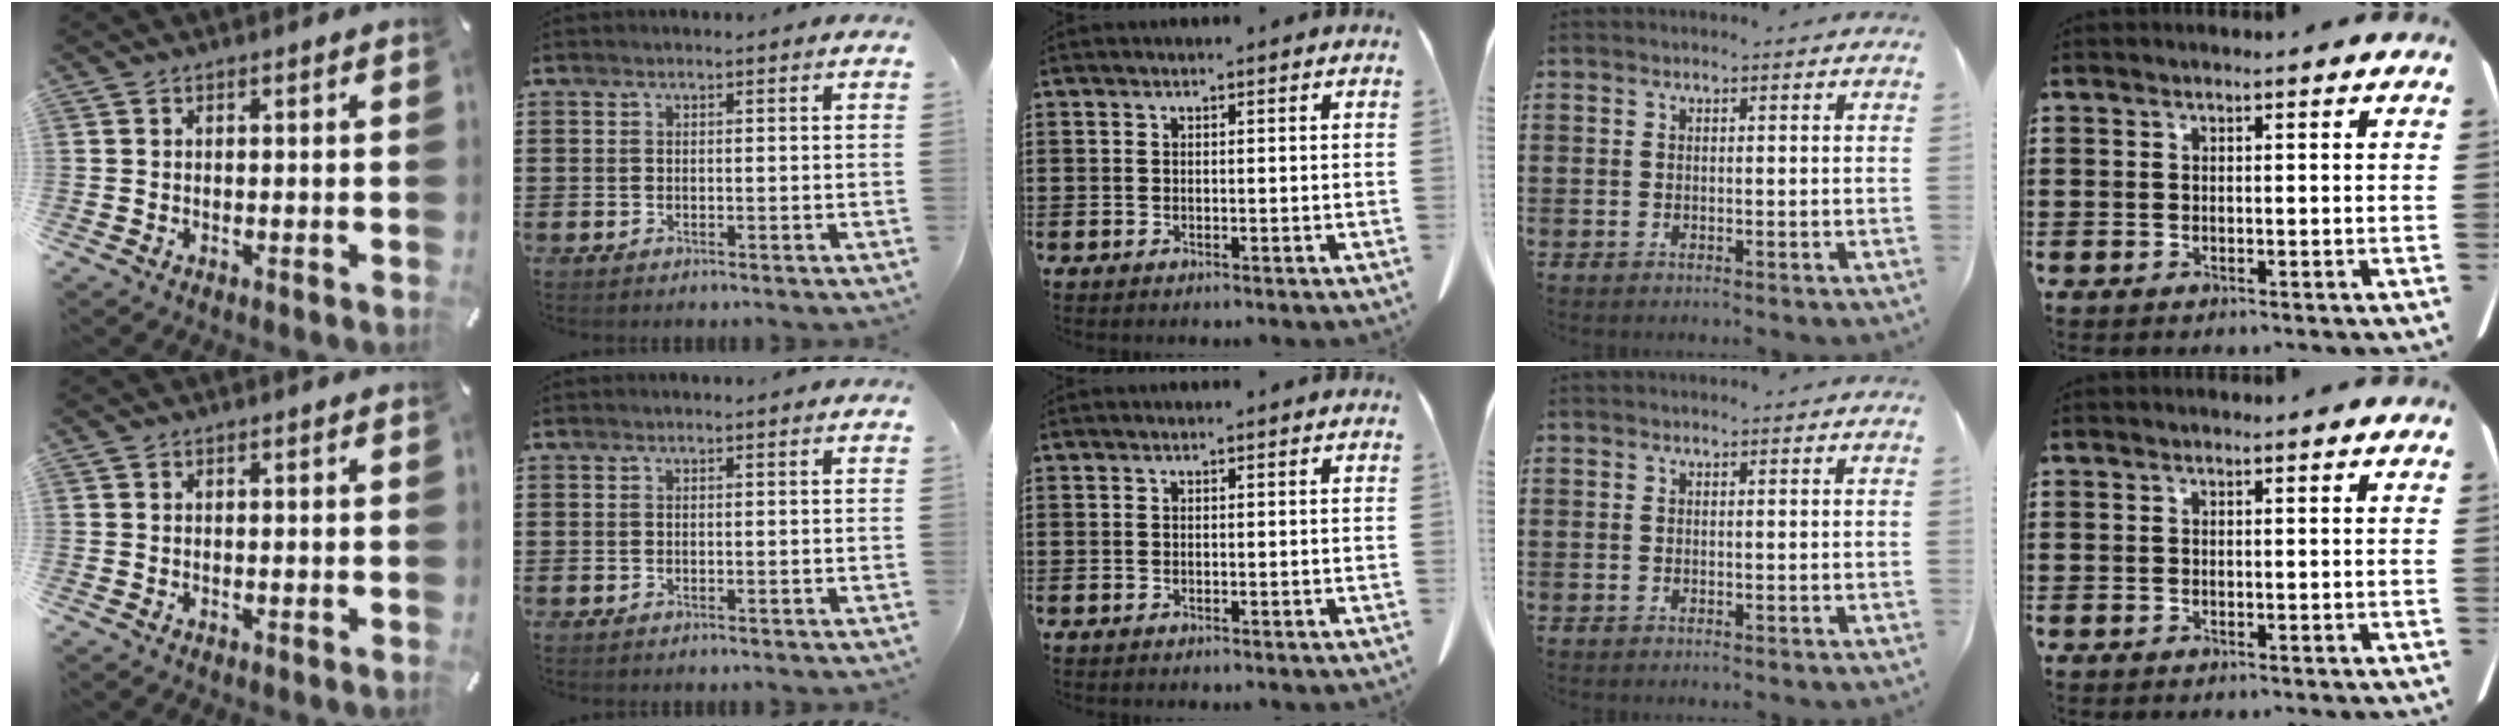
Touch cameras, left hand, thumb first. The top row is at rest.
{}